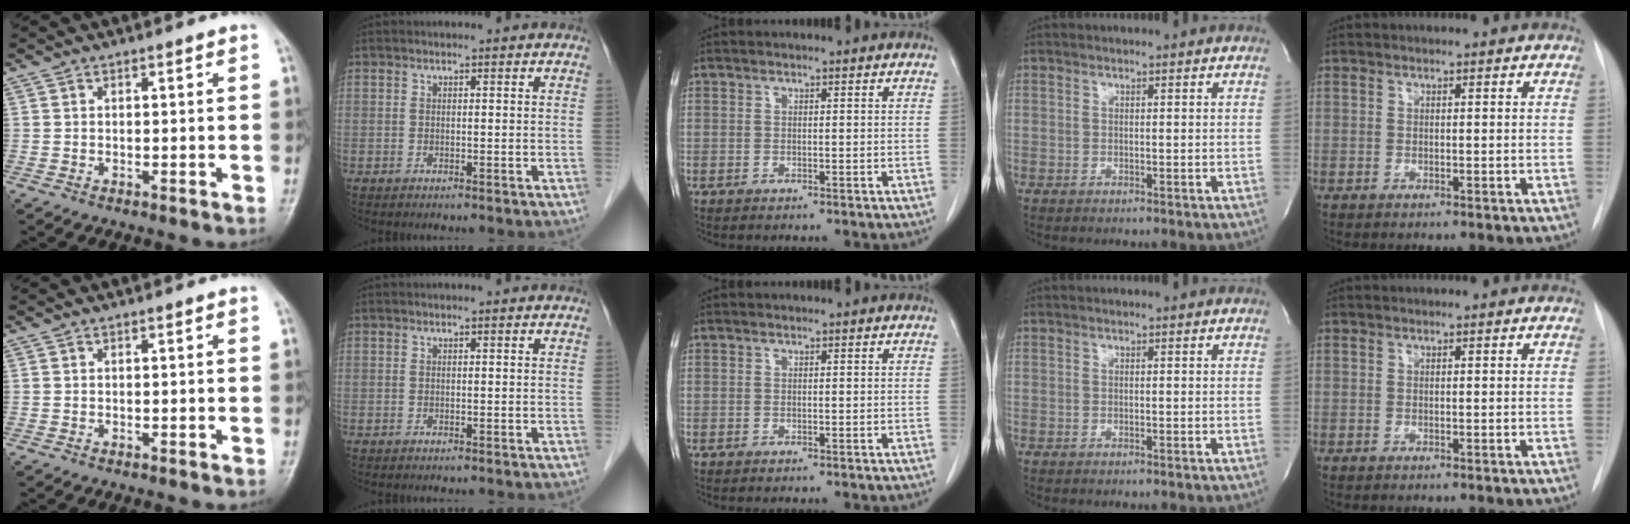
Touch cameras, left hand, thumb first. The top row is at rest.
{}